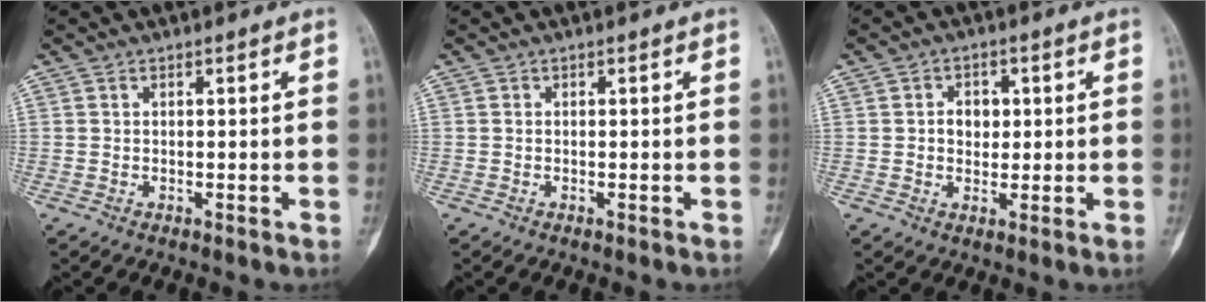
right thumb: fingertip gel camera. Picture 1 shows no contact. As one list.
[{"total": 0.0}, {"total": 3.9, "force": [0.7, 3.3, 2.0], "torque": [-0.004, 0.003, 0.008]}]